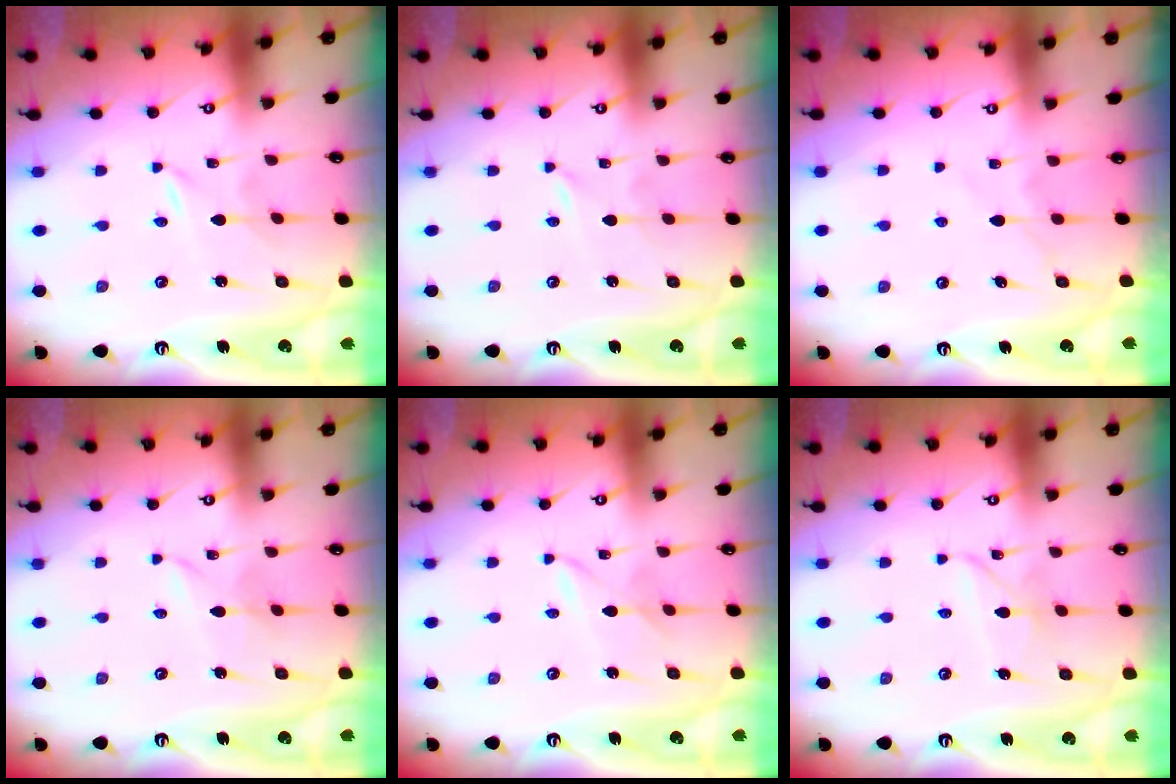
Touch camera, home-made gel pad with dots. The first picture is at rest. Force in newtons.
{"total": 0.0}
{"total": 6.2, "press": 6.2, "slide": 0.8}
{"total": 2.3, "press": 2.3, "slide": 0.2}
{"total": 2.1, "press": 2.1, "slide": 0.3}
{"total": 5.1, "press": 5.1, "slide": 0.1}